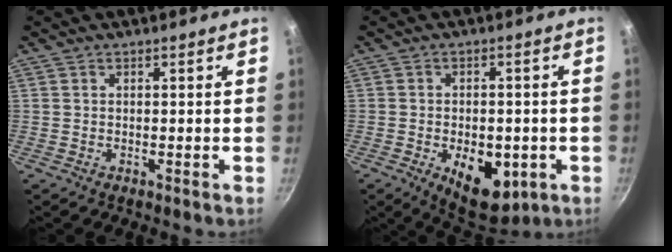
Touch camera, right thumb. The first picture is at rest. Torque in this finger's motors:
{"motor_torque": [-0.19, 0.48, 0.30, -0.27, 0.08]}